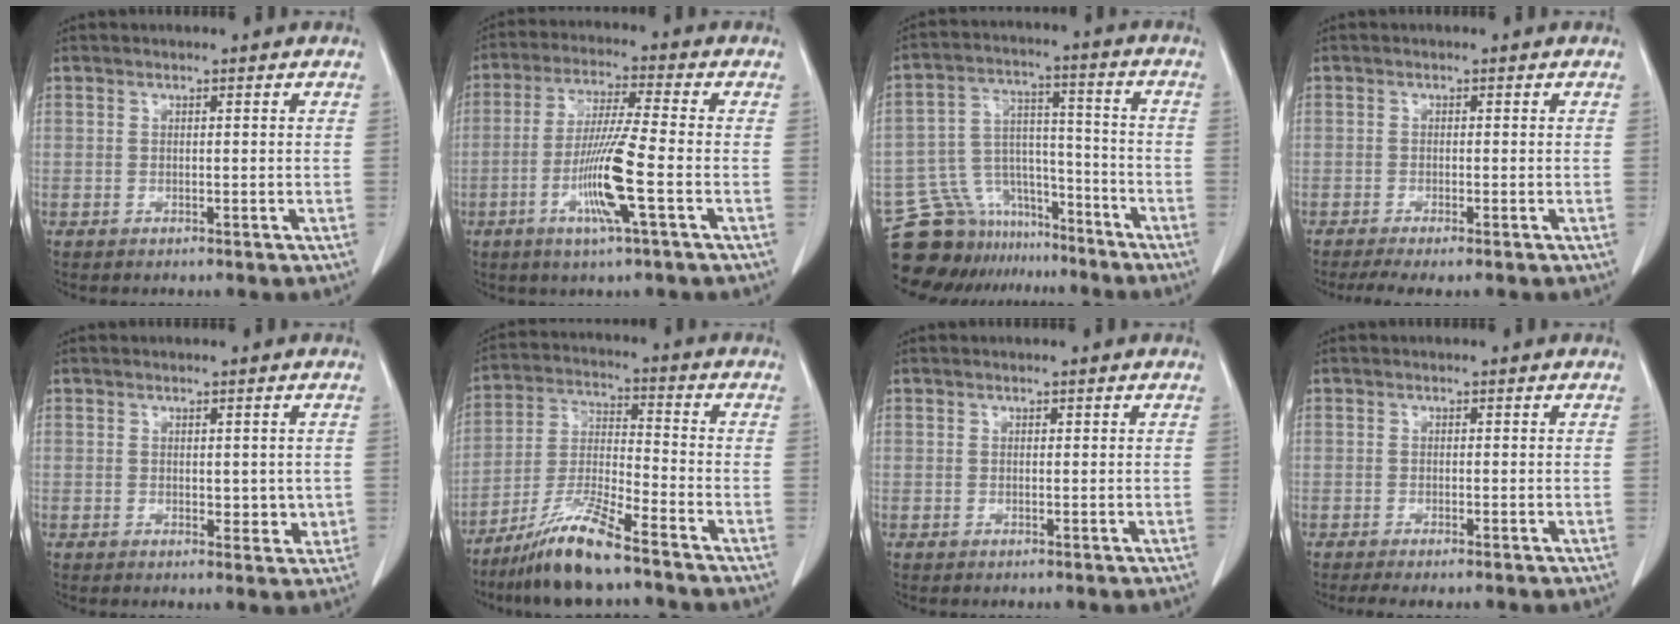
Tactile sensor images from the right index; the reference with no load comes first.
{"total": 10.3, "force": [-3.2, -0.5, 9.8], "torque": [-0.195, -0.013, -0.064]}
{"total": 12.5, "force": [-10.9, 6.2, 0.9], "torque": [-0.014, 0.061, -0.182]}
{"total": 4.0, "force": [-3.1, 0.4, 2.4], "torque": [-0.037, -0.008, -0.050]}
{"total": 3.0, "force": [0.1, 1.8, 2.5], "torque": [-0.024, -0.006, 0.006]}
{"total": 10.5, "force": [-7.9, 0.3, 6.9], "torque": [-0.143, -0.025, -0.156]}
{"total": 0.0}
{"total": 2.3, "force": [-1.8, 0.1, 1.4], "torque": [-0.019, -0.005, -0.028]}